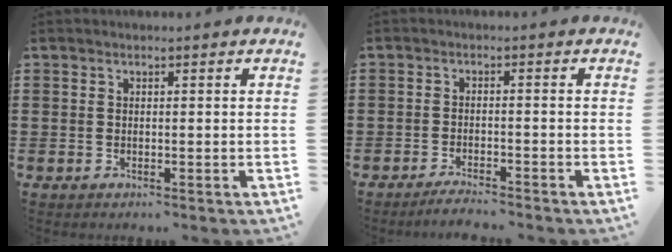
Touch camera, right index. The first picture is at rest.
{"total": 2.4, "force": [-2.3, -0.2, 0.7], "torque": [-0.013, 0.001, -0.045]}